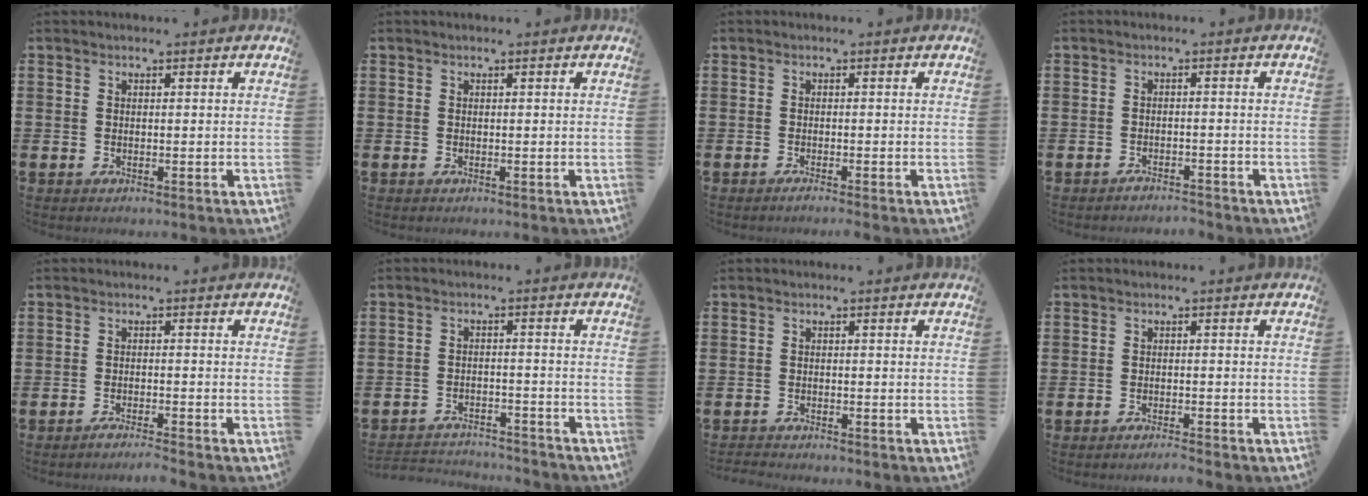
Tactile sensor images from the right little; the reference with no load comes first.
{"total": 0.0}
{"total": 0.7, "force": [-0.5, -0.1, 0.5], "torque": [-0.006, -0.003, -0.011]}
{"total": 1.6, "force": [-1.6, 0.0, 0.0], "torque": [-0.006, 0.002, -0.032]}
{"total": 1.6, "force": [-1.5, -0.2, 0.5], "torque": [-0.007, 0.001, -0.029]}
{"total": 2.9, "force": [-2.9, 0.3, -0.1], "torque": [-0.005, 0.003, -0.063]}
{"total": 1.0, "force": [-1.0, 0.0, 0.0], "torque": [-0.003, -0.001, -0.020]}
{"total": 1.2, "force": [-1.1, -0.1, 0.4], "torque": [-0.007, -0.002, -0.021]}